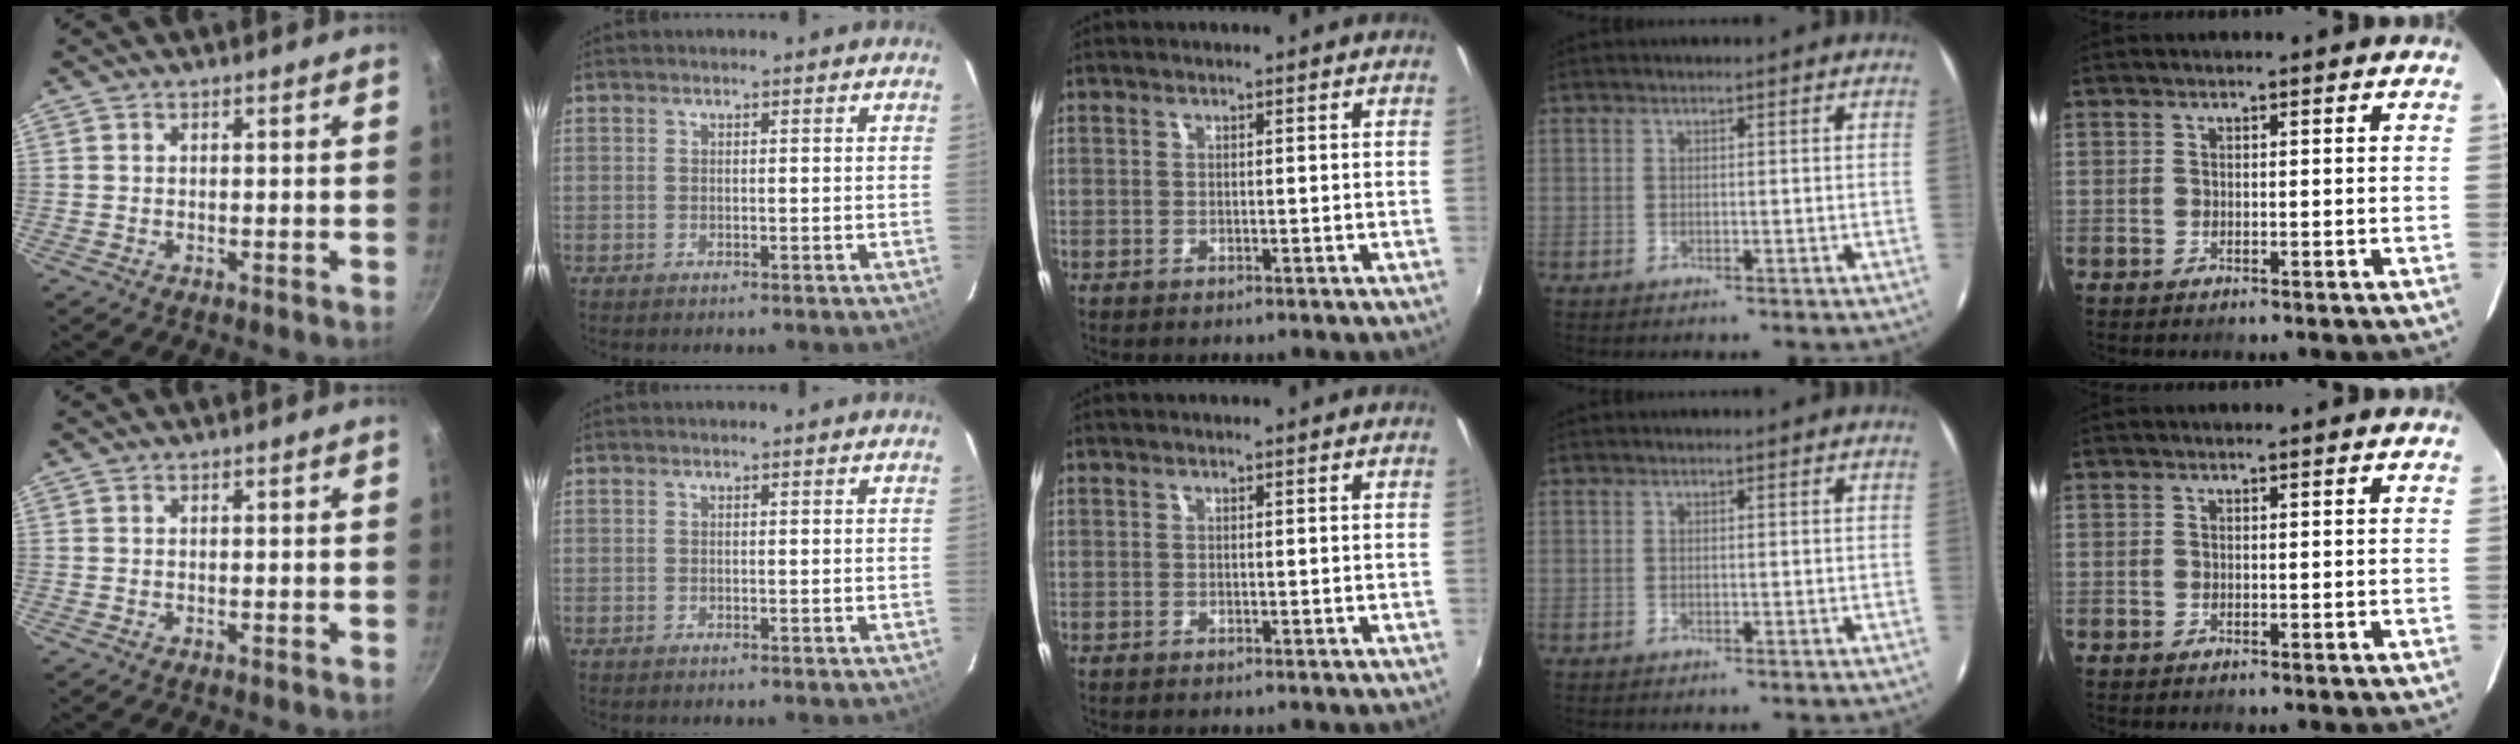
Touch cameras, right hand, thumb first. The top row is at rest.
{}